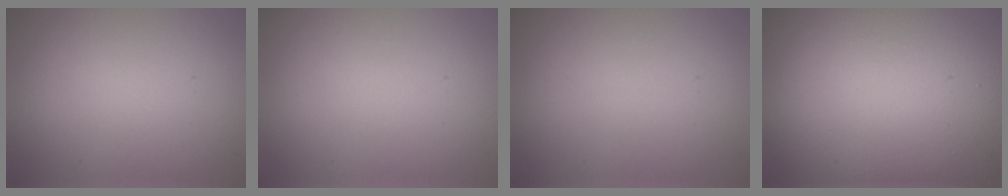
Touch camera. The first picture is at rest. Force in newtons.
{"total": 0.0}
{"total": 0.0}
{"total": 20.3, "press": 20.3, "slide": 1.1}